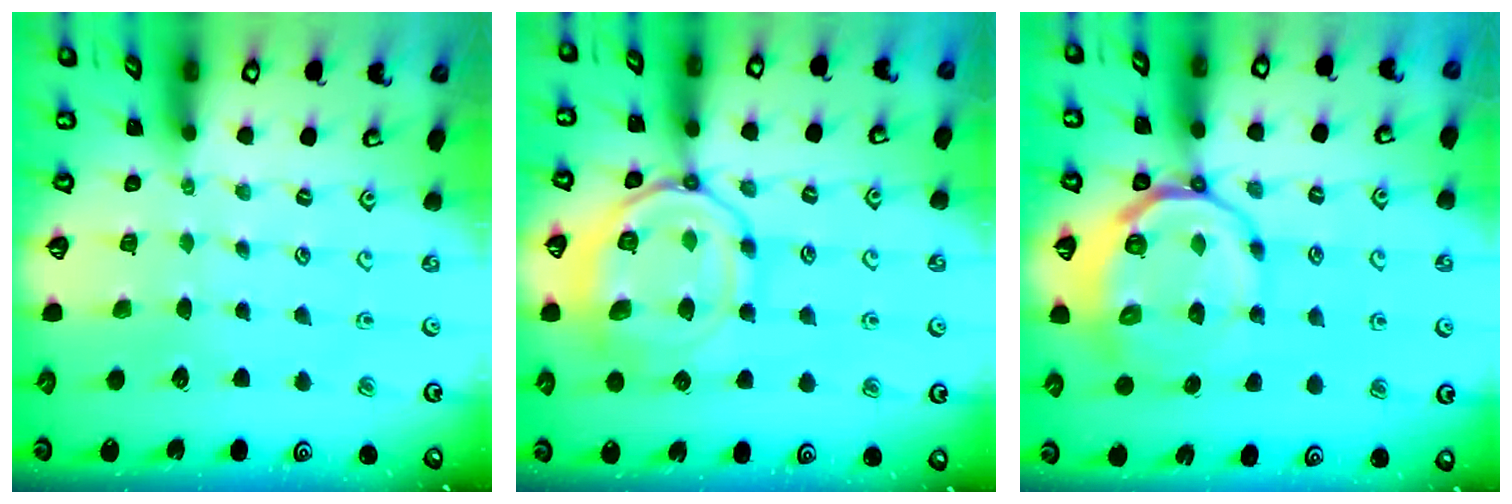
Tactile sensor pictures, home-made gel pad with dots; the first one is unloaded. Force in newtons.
{"total": 14.9, "press": 14.8, "slide": 1.6}
{"total": 9.5, "press": 9.0, "slide": 3.0}